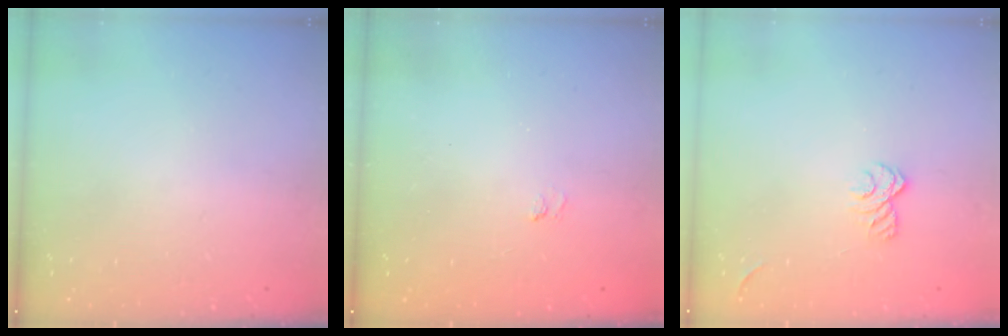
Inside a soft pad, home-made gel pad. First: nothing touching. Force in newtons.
{"total": 1.2, "press": 0.5, "slide": 1.1}
{"total": 9.1, "press": 9.0, "slide": 1.4}